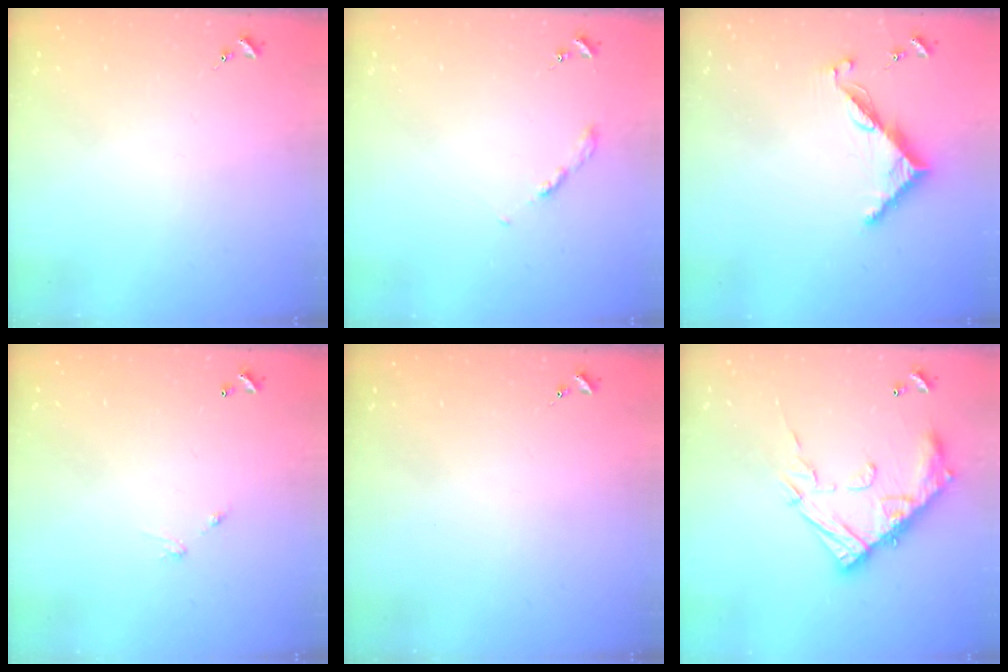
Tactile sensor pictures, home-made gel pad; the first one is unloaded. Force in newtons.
{"total": 2.7, "press": 2.6, "slide": 0.3}
{"total": 7.8, "press": 7.8, "slide": 0.6}
{"total": 4.5, "press": 4.5, "slide": 0.3}
{"total": 0.0}
{"total": 18.0, "press": 18.0, "slide": 1.4}